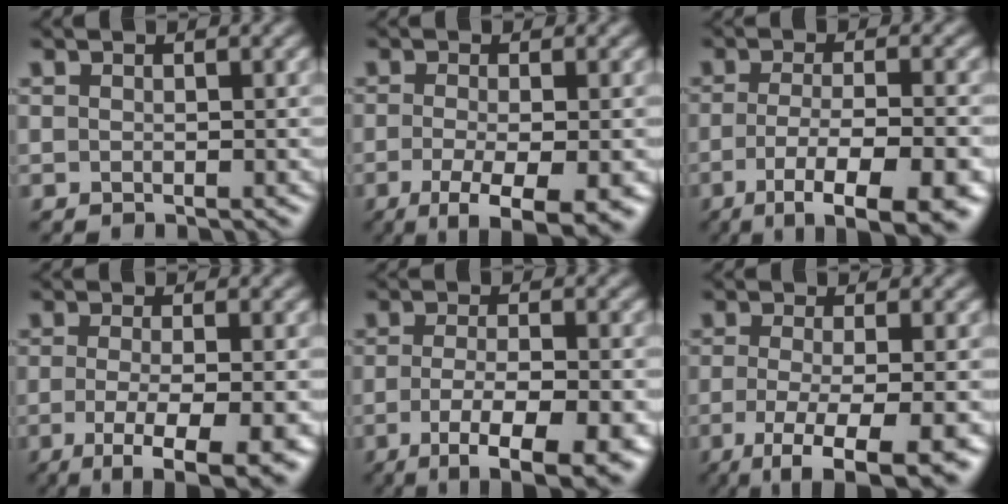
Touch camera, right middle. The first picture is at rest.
{"total": 6.7, "force": [-3.1, 1.8, 5.7], "torque": [-0.093, -0.011, -0.048]}
{"total": 9.9, "force": [-5.1, 2.8, 8.0], "torque": [-0.118, -0.014, -0.074]}
{"total": 7.7, "force": [-3.3, 2.1, 6.6], "torque": [-0.097, -0.015, -0.047]}
{"total": 8.3, "force": [-3.7, 2.4, 7.1], "torque": [-0.108, -0.012, -0.052]}
{"total": 8.7, "force": [-4.1, 2.5, 7.2], "torque": [-0.107, -0.017, -0.061]}